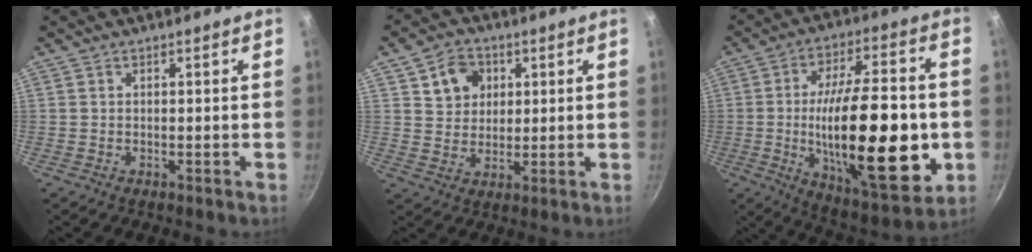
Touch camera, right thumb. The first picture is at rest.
{"total": 8.7, "force": [3.4, 7.1, 3.5], "torque": [-0.030, -0.005, 0.062]}
{"total": 28.7, "force": [-3.7, 10.8, 26.3], "torque": [-0.407, 0.002, -0.049]}